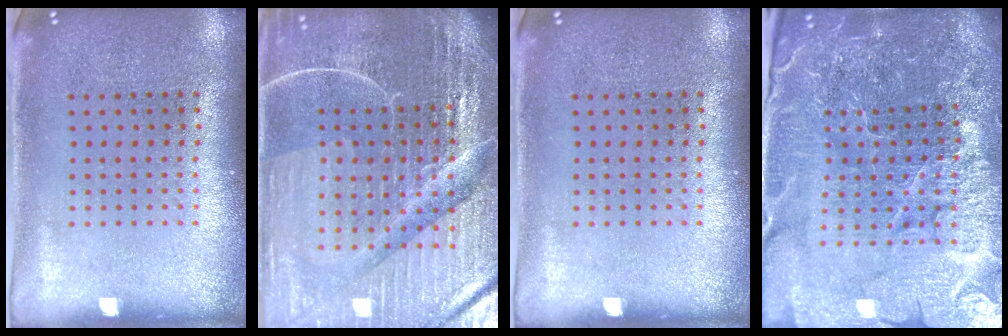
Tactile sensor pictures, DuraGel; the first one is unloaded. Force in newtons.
{"total": 6.9, "press": 6.1, "slide": 3.3}
{"total": 0.0}
{"total": 6.2, "press": 5.5, "slide": 2.9}